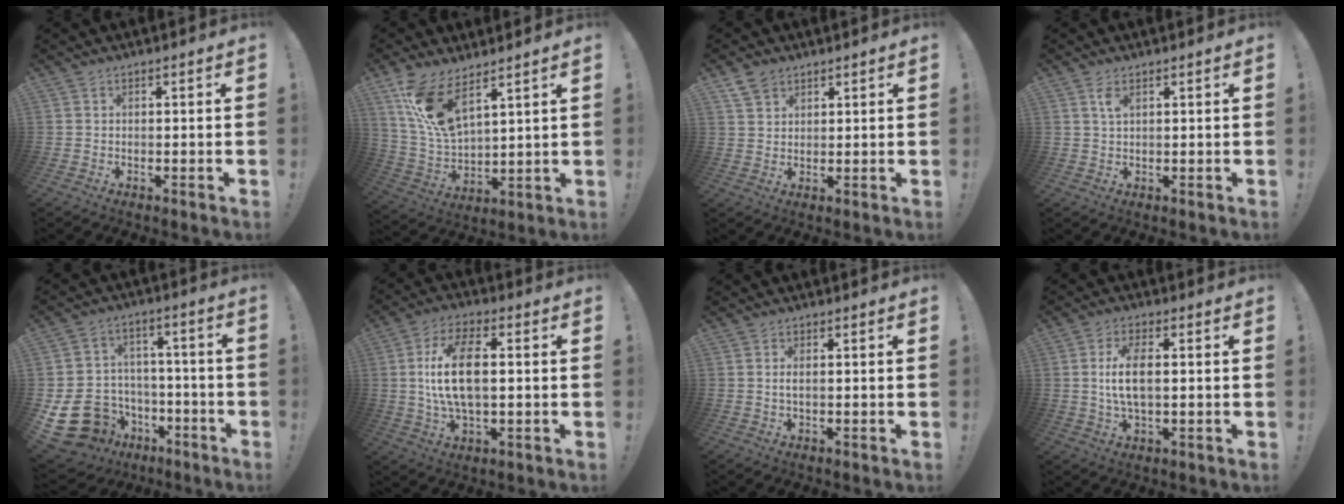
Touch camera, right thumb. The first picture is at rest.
{"total": 13.4, "force": [9.2, 4.5, 8.6], "torque": [-0.182, -0.051, 0.173]}
{"total": 5.0, "force": [3.4, 3.2, 1.6], "torque": [-0.035, -0.009, 0.066]}
{"total": 2.8, "force": [1.4, 0.9, 2.3], "torque": [-0.045, -0.001, 0.023]}
{"total": 17.9, "force": [-7.5, 14.0, 8.1], "torque": [-0.153, 0.053, -0.101]}
{"total": 14.0, "force": [1.0, 6.6, 12.3], "torque": [-0.230, 0.001, 0.016]}
{"total": 1.7, "force": [0.0, 0.4, 1.7], "torque": [-0.032, 0.001, -0.001]}
{"total": 8.6, "force": [0.4, 3.8, 7.7], "torque": [-0.149, -0.002, 0.005]}